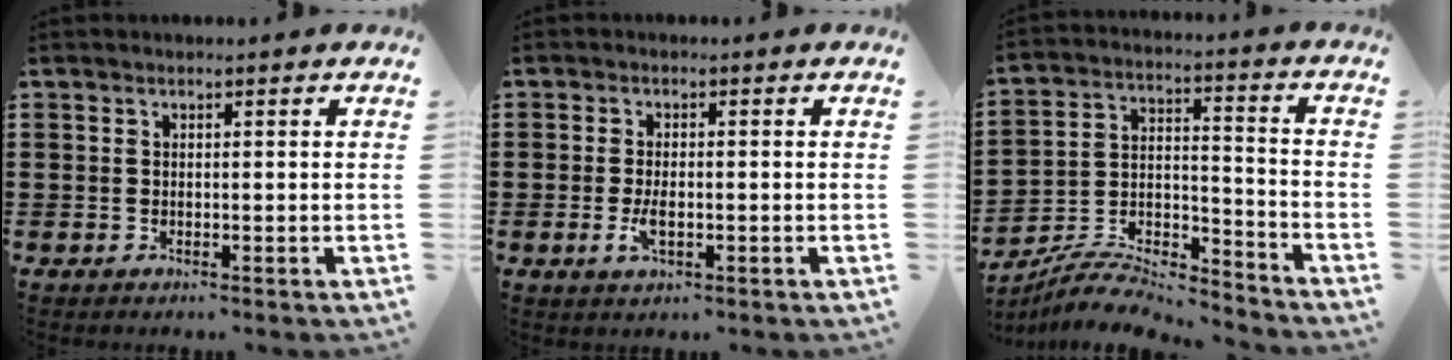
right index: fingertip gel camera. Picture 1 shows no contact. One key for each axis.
{"total": 3.0, "fx": -0.8, "fy": 1.1, "fz": 2.6, "tx": -0.061, "ty": -0.005, "tz": -0.017}
{"total": 7.9, "fx": -7.4, "fy": 1.3, "fz": 2.2, "tx": -0.041, "ty": 0.009, "tz": -0.148}